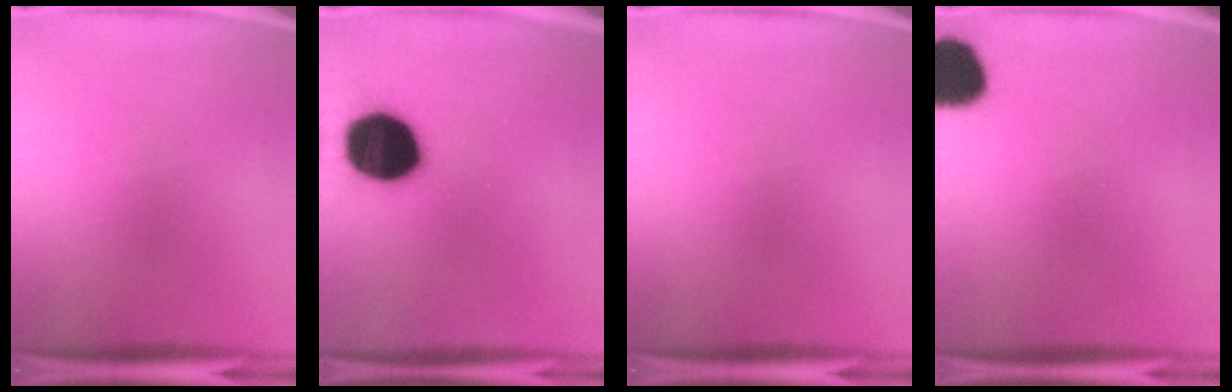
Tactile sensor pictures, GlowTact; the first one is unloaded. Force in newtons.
{"total": 19.7}
{"total": 0.0}
{"total": 11.6}